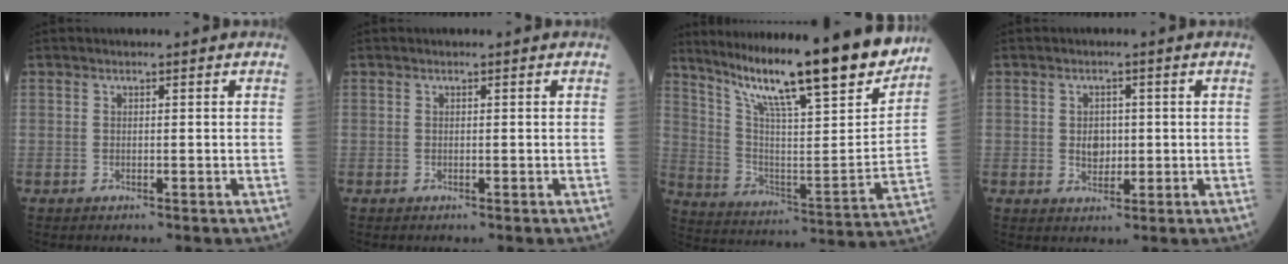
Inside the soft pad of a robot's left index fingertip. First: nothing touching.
{"total": 0.0}
{"total": 25.2, "force": [20.3, 1.3, 14.9], "torque": [-0.250, -0.039, 0.308]}
{"total": 2.9, "force": [0.0, 2.3, 1.8], "torque": [-0.027, 0.004, 0.005]}